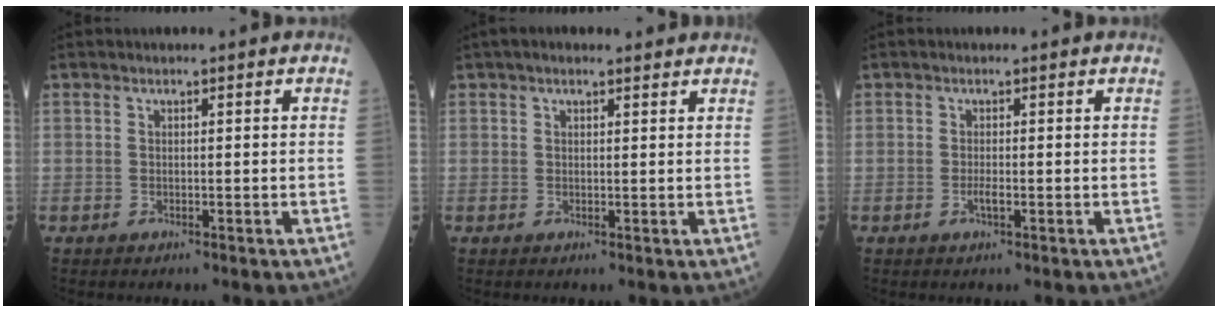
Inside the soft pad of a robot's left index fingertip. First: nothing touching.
{"total": 3.3, "force": [2.8, 1.0, 1.4], "torque": [-0.019, 0.030, 0.039]}
{"total": 0.9, "force": [-0.4, 0.0, 0.9], "torque": [-0.020, -0.002, -0.005]}